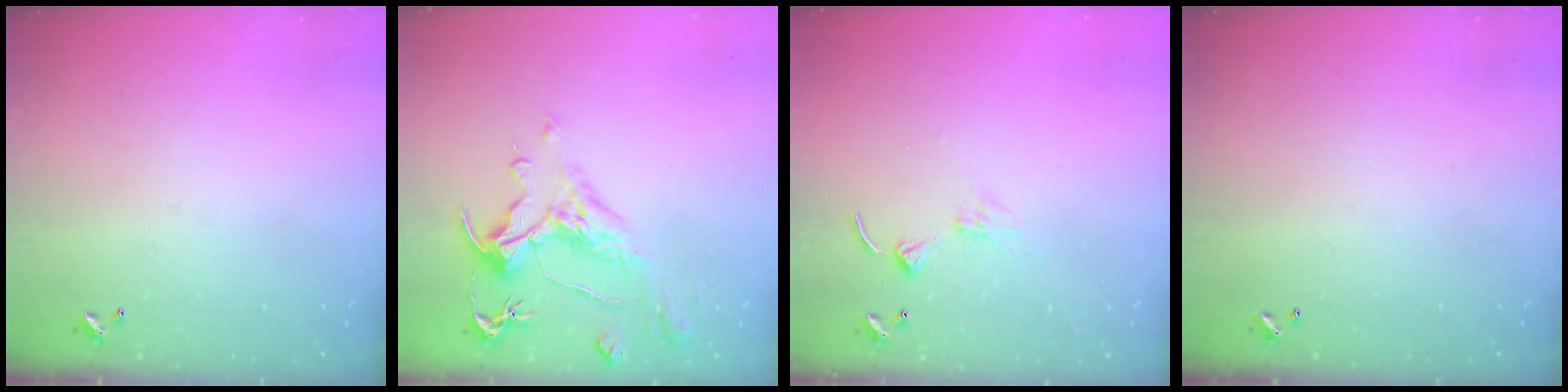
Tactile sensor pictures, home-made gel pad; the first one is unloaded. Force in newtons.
{"total": 1.6, "press": 0.7, "slide": 1.4}
{"total": 1.4, "press": 1.3, "slide": 0.3}
{"total": 0.0}